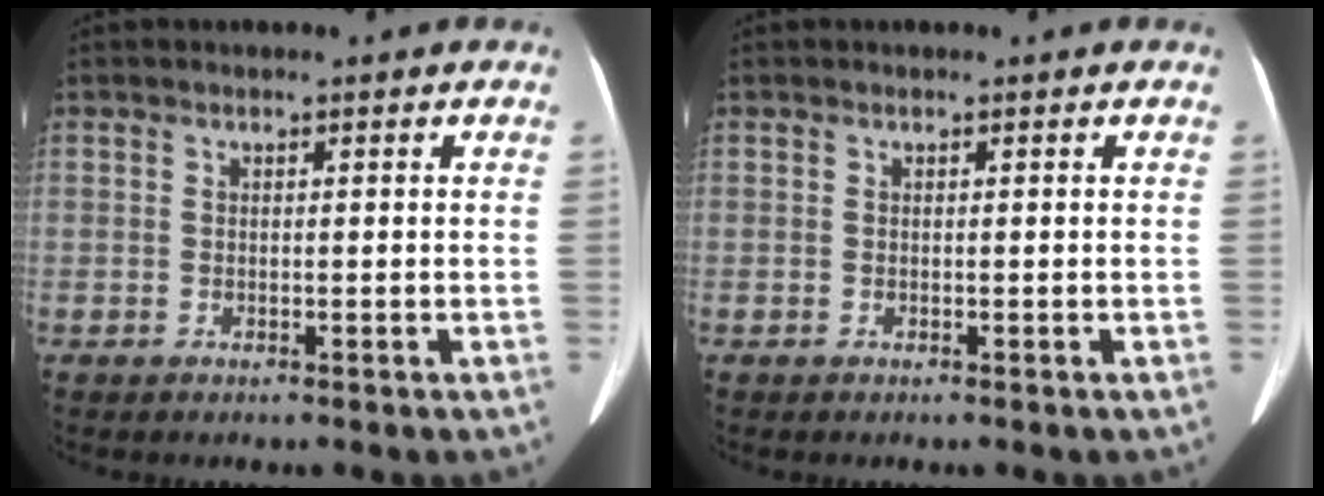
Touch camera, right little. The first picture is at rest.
{"total": 0.0}